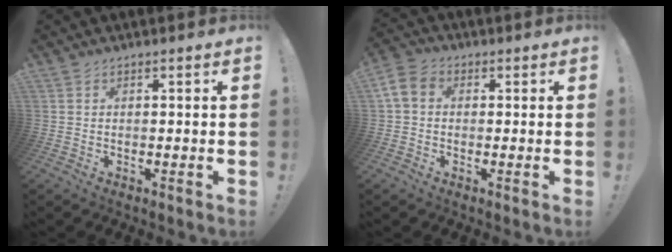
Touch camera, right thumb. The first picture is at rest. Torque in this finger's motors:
{"motor_torque": [0.06, 0.20, 0.88, -0.39, 0.31]}